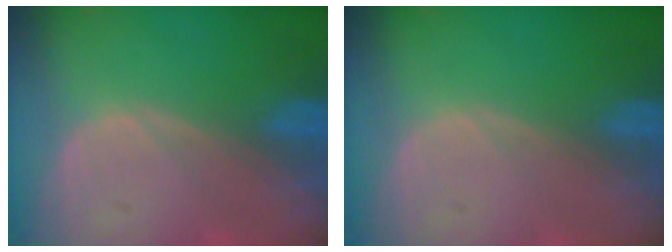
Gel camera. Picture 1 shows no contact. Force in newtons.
{"total": 0.0}